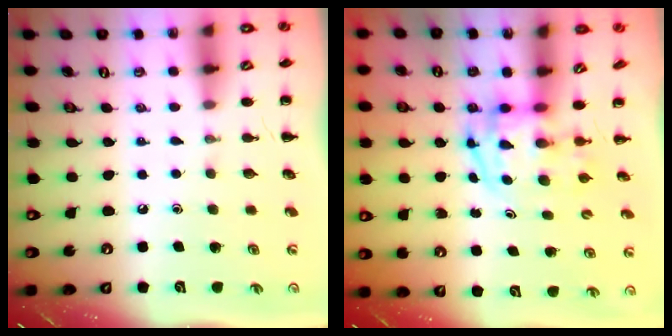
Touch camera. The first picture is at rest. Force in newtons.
{"total": 3.8, "press": 3.8, "slide": 0.6}